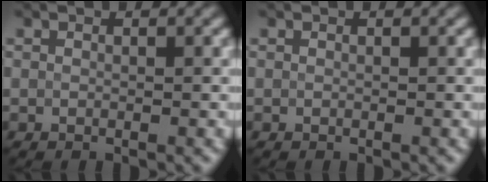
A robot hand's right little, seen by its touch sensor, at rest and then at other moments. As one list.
[{"total": 0.0}]